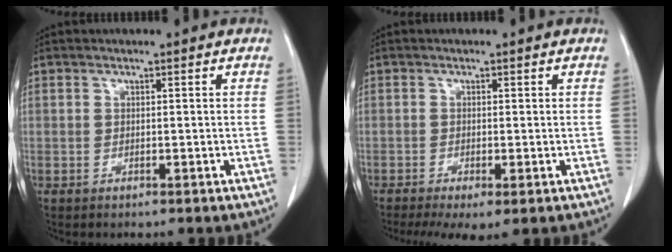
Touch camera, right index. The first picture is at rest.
{"total": 5.1, "force": [-3.0, 1.3, 3.9], "torque": [-0.065, -0.018, -0.049]}